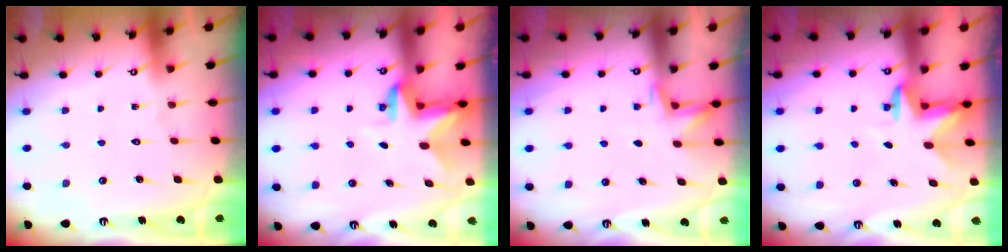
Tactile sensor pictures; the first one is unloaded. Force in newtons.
{"total": 3.0, "press": 3.0, "slide": 0.4}
{"total": 4.6, "press": 4.4, "slide": 1.0}
{"total": 3.1, "press": 3.0, "slide": 0.7}